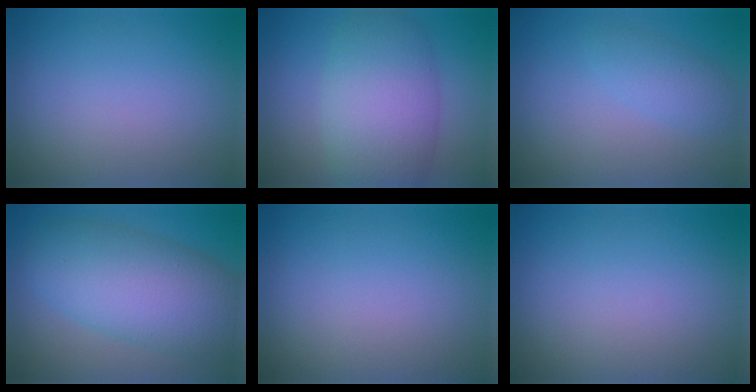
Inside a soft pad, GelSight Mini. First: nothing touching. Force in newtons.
{"total": 7.4, "press": 7.3, "slide": 0.4}
{"total": 1.9, "press": 1.9, "slide": 0.1}
{"total": 8.8, "press": 8.8, "slide": 0.2}
{"total": 0.0}
{"total": 0.0}